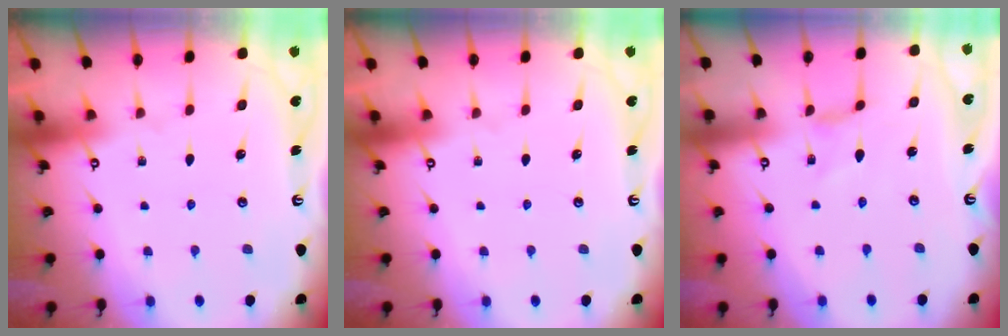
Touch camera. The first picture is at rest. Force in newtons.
{"total": 0.0}
{"total": 0.0}